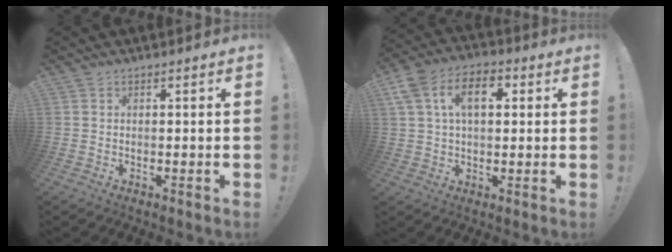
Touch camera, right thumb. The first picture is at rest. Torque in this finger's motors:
{"motor_torque": [0.52, 0.66, 0.52, 0.52, 0.05]}